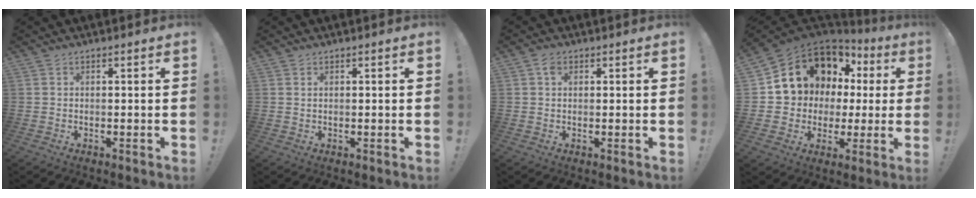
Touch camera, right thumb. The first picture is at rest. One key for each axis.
{"total": 0.8, "fx": 0.6, "fy": 0.1, "fz": 0.5, "tx": -0.009, "ty": -0.001, "tz": 0.013}
{"total": 2.0, "fx": 1.0, "fy": 1.4, "fz": 1.1, "tx": -0.006, "ty": -0.004, "tz": 0.015}
{"total": 12.3, "fx": 5.8, "fy": 10.0, "fz": 4.2, "tx": -0.067, "ty": -0.048, "tz": 0.129}